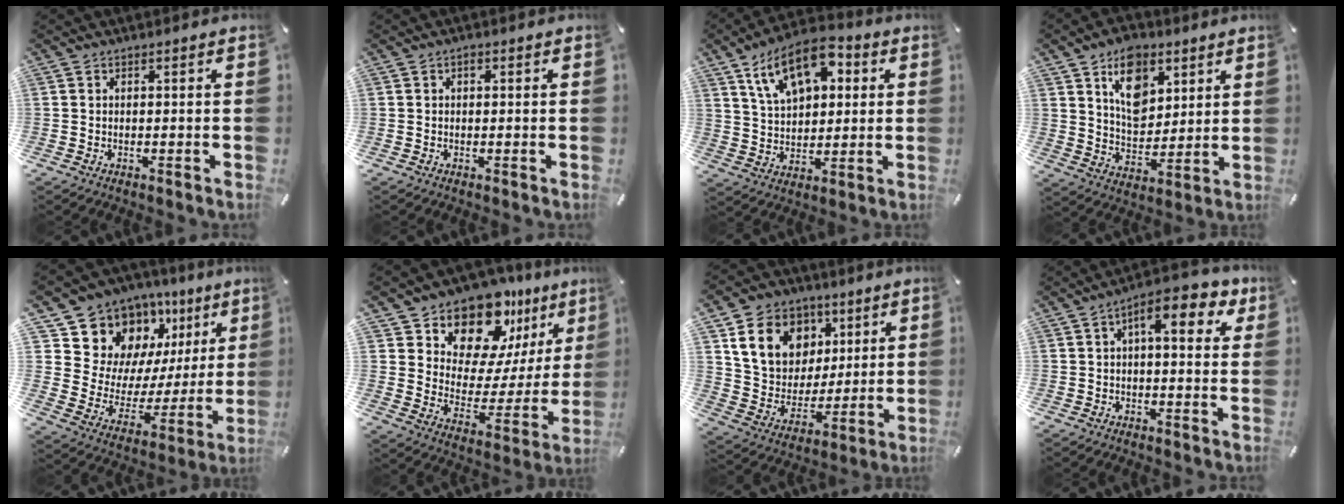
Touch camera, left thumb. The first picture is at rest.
{"total": 0.8, "force": [0.2, 0.7, 0.4], "torque": [-0.008, 0.004, 0.004]}
{"total": 14.2, "force": [7.1, 8.3, 9.0], "torque": [-0.159, -0.006, 0.130]}
{"total": 12.2, "force": [6.3, 8.4, 6.2], "torque": [-0.092, -0.026, 0.114]}
{"total": 13.4, "force": [9.9, 8.8, 1.8], "torque": [-0.032, -0.111, 0.182]}
{"total": 15.6, "force": [13.8, 6.9, 2.7], "torque": [-0.044, -0.150, 0.241]}
{"total": 16.5, "force": [7.1, 13.4, 6.7], "torque": [-0.120, -0.019, 0.142]}
{"total": 9.6, "force": [3.3, 3.8, 8.2], "torque": [-0.121, -0.009, 0.048]}